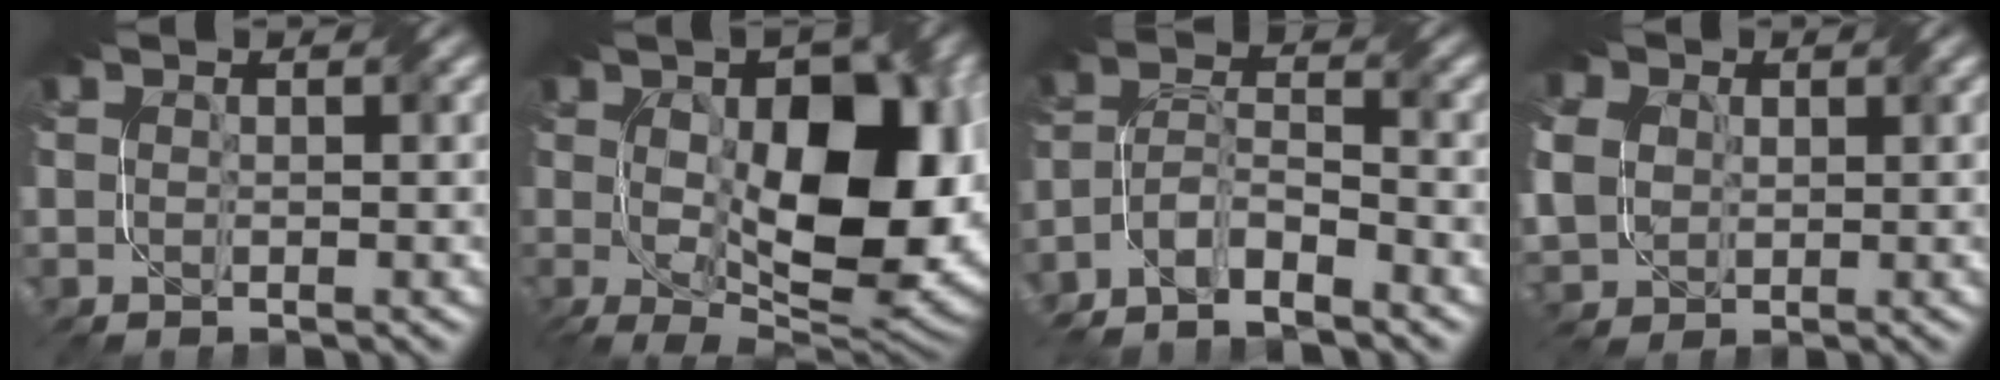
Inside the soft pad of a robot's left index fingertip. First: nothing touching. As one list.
[{"total": 15.3, "force": [0.5, 8.0, 13.1], "torque": [-0.187, -0.012, 0.023]}, {"total": 5.7, "force": [-4.5, 1.6, 3.0], "torque": [-0.055, -0.002, -0.090]}, {"total": 9.0, "force": [2.5, 7.1, 5.0], "torque": [-0.128, 0.025, 0.038]}]